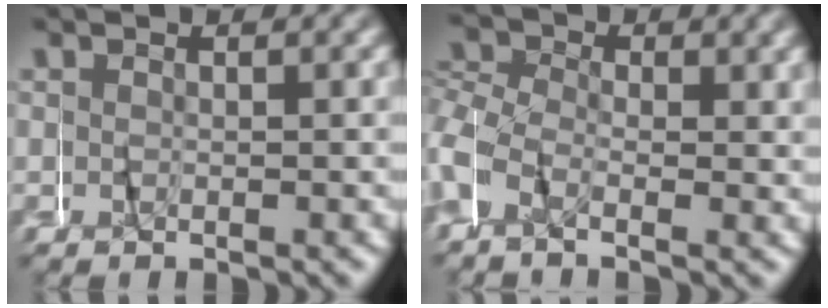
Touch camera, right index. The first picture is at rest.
{"total": 4.2, "force": [-0.4, 4.0, 1.2], "torque": [-0.035, -0.008, -0.019]}